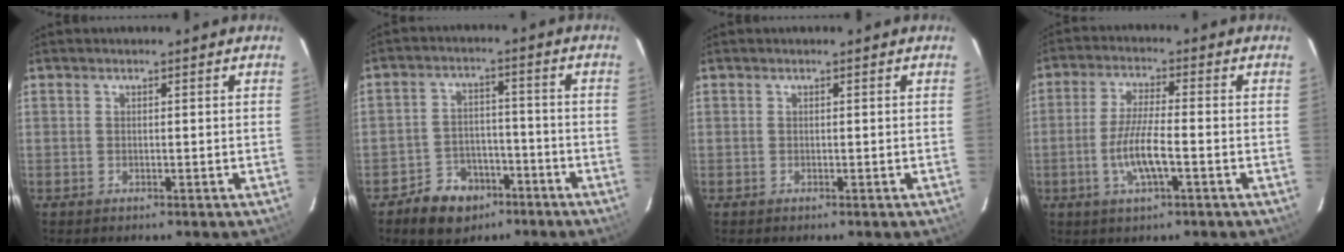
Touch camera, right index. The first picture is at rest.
{"total": 8.7, "force": [-5.6, 6.2, 2.5], "torque": [-0.068, 0.020, -0.073]}
{"total": 0.0}
{"total": 7.6, "force": [-2.5, 1.3, 7.1], "torque": [-0.141, -0.006, -0.049]}